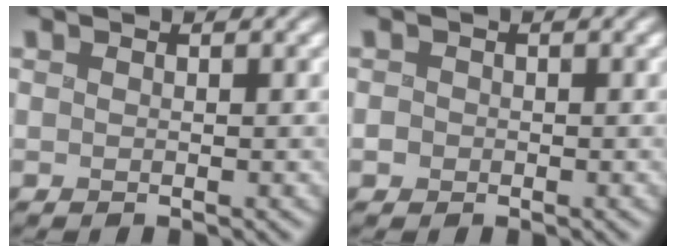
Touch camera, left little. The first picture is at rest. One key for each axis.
{"total": 0.8, "fx": -0.4, "fy": 0.7, "fz": 0.0, "tx": 0.003, "ty": -0.001, "tz": -0.004}